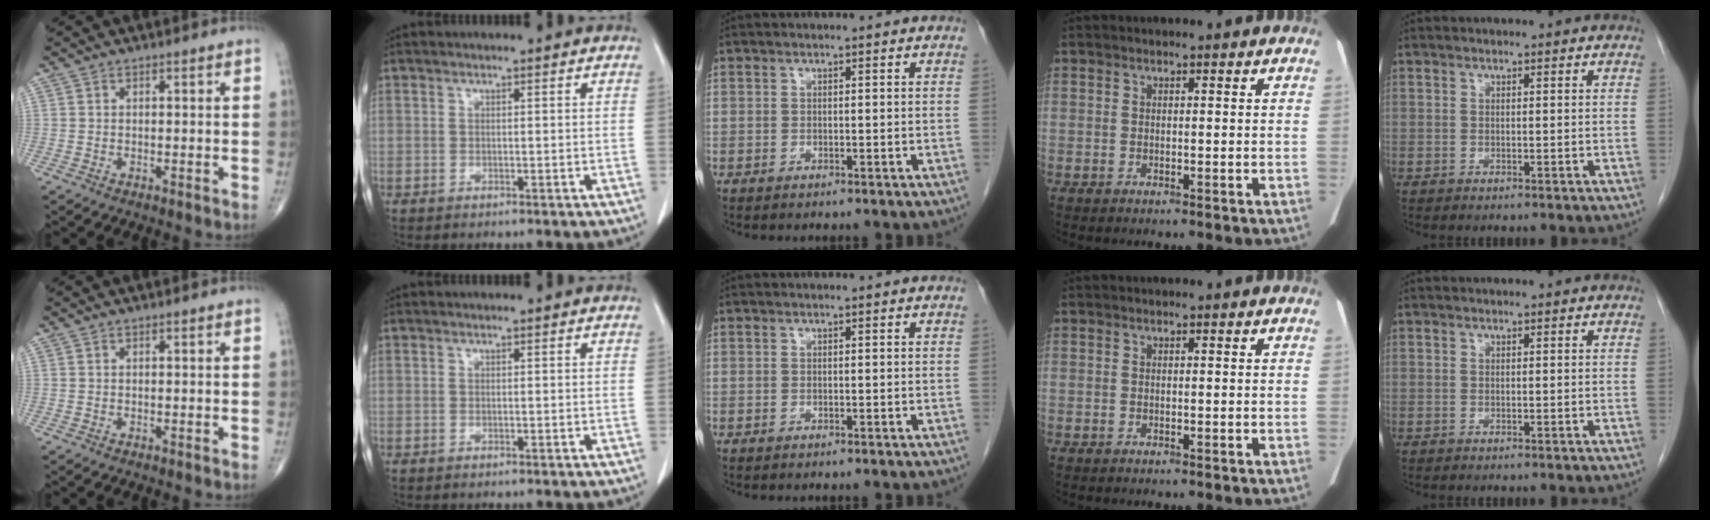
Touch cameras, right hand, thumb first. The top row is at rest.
{}